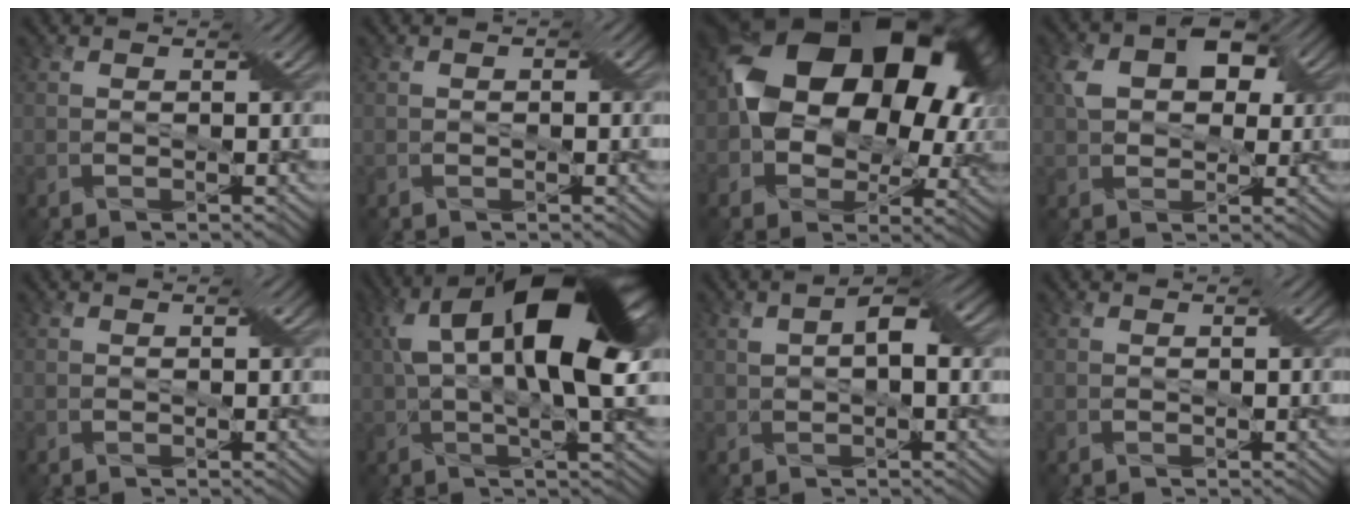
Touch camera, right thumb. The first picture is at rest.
{"total": 0.8, "force": [0.1, 0.5, 0.7], "torque": [-0.009, 0.002, 0.000]}
{"total": 19.0, "force": [3.5, 13.1, 13.3], "torque": [-0.217, -0.004, 0.075]}
{"total": 7.3, "force": [2.3, 4.9, 4.9], "torque": [-0.094, 0.007, 0.039]}
{"total": 0.0}
{"total": 17.1, "force": [4.8, 6.3, 15.2], "torque": [-0.281, 0.014, 0.077]}
{"total": 4.1, "force": [0.8, 1.9, 3.6], "torque": [-0.070, 0.008, 0.013]}
{"total": 0.0}